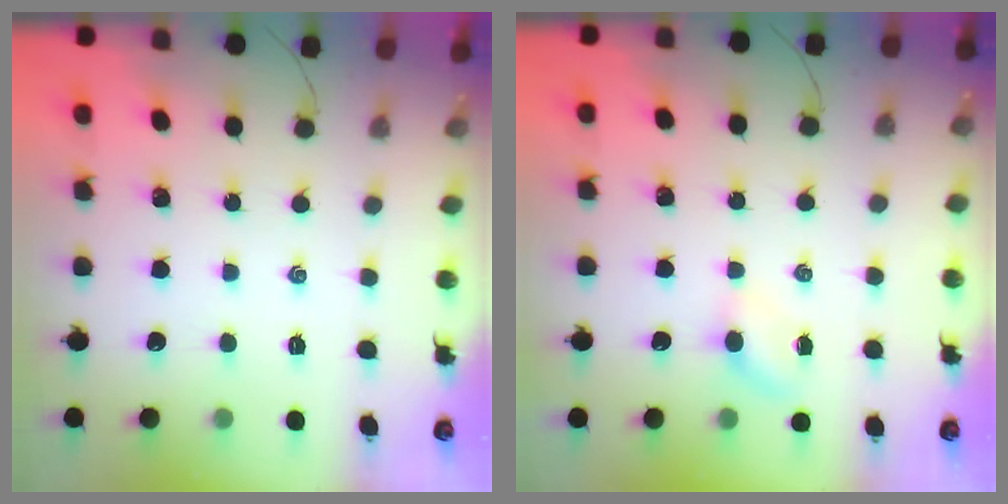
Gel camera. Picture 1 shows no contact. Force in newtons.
{"total": 2.8, "press": 2.7, "slide": 0.9}